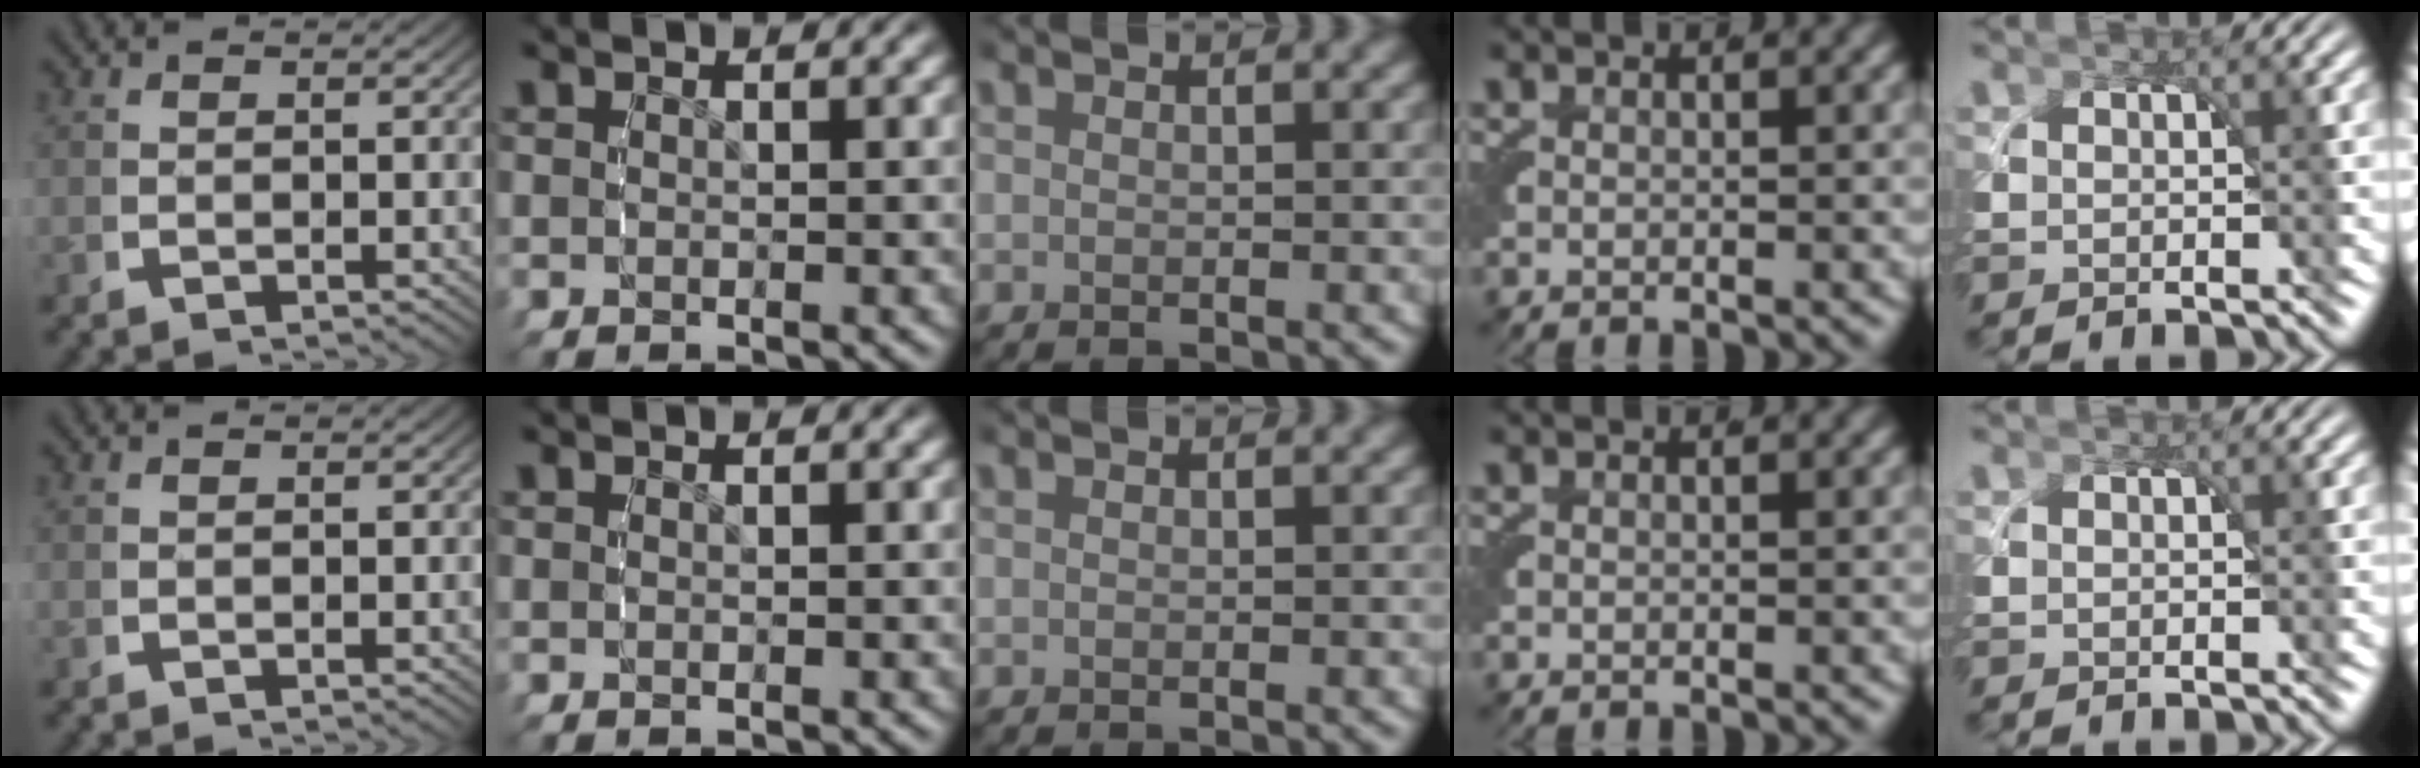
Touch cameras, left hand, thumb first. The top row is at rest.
{}